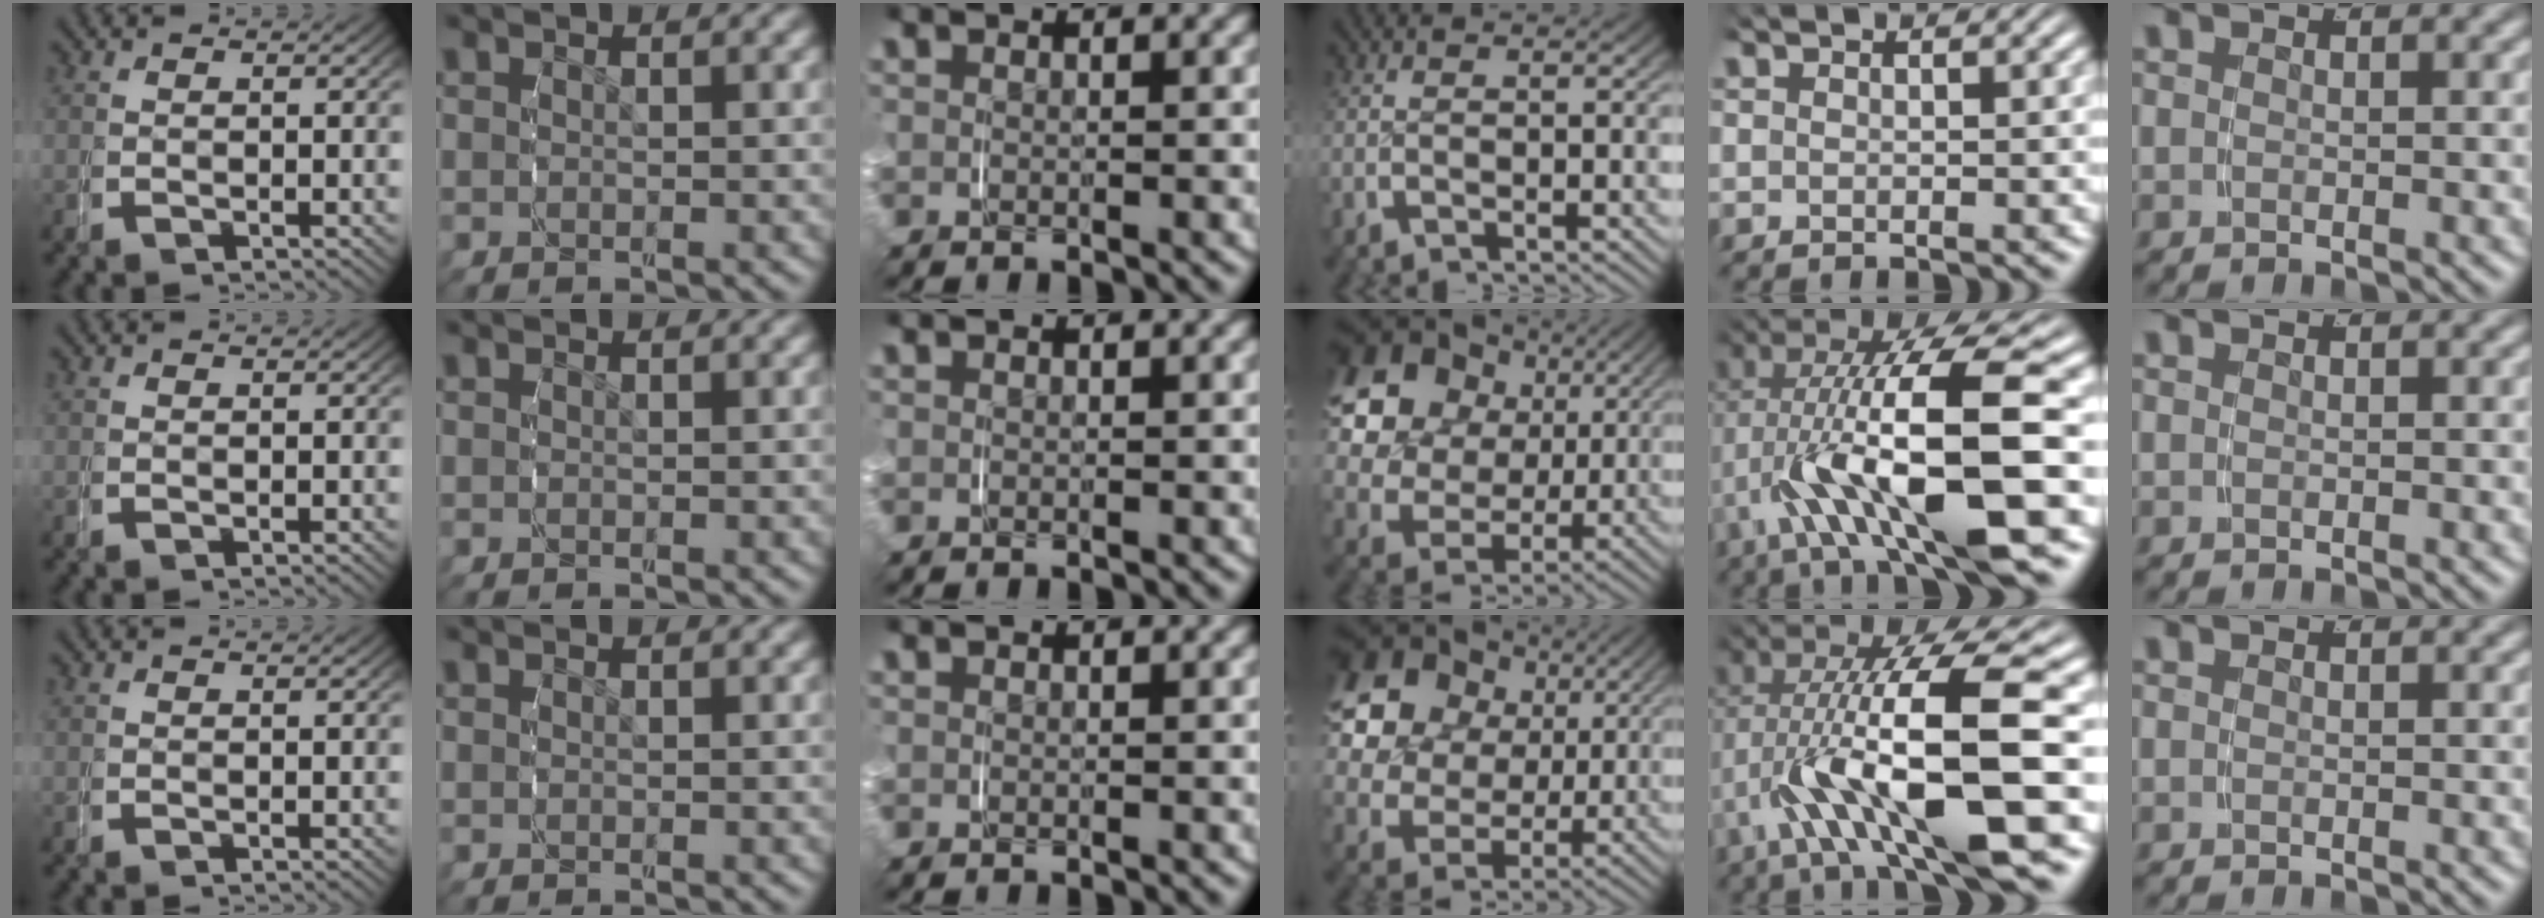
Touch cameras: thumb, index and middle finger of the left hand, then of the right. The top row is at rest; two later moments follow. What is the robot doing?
{"motion": "grasp_and_lifting", "object": "key"}